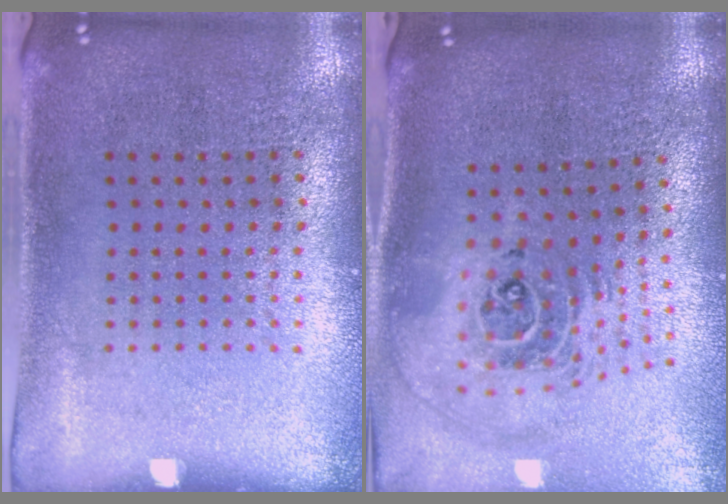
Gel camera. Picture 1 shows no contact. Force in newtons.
{"total": 2.4, "press": 1.8, "slide": 1.7}